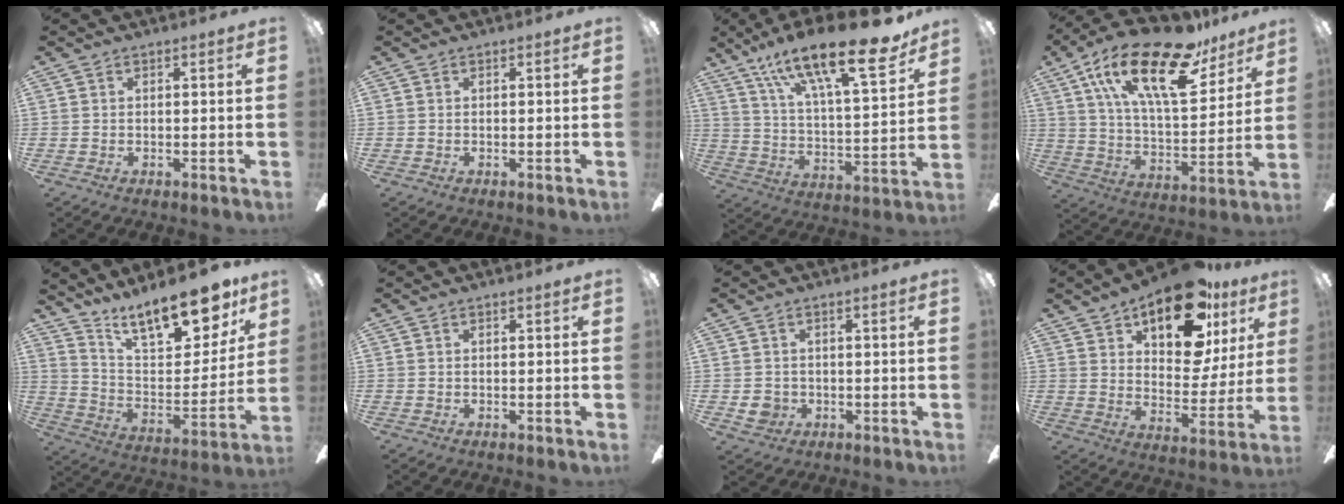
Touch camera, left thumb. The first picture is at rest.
{"total": 0.0}
{"total": 24.7, "force": [17.0, 6.6, 16.7], "torque": [-0.272, -0.100, 0.276]}
{"total": 24.5, "force": [14.9, 9.6, 16.9], "torque": [-0.296, -0.076, 0.252]}
{"total": 19.2, "force": [14.4, 7.4, 10.3], "torque": [-0.155, -0.099, 0.249]}
{"total": 0.0}
{"total": 3.2, "force": [-0.4, 3.1, 0.8], "torque": [-0.016, 0.001, -0.009]}
{"total": 20.7, "force": [13.4, 9.7, 12.5], "torque": [-0.178, -0.071, 0.223]}